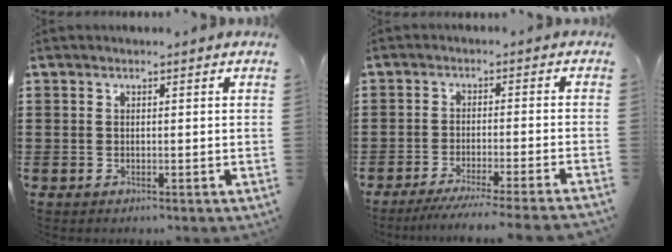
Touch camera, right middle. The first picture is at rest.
{"total": 4.1, "force": [-3.5, -0.6, 2.0], "torque": [-0.033, -0.011, -0.068]}